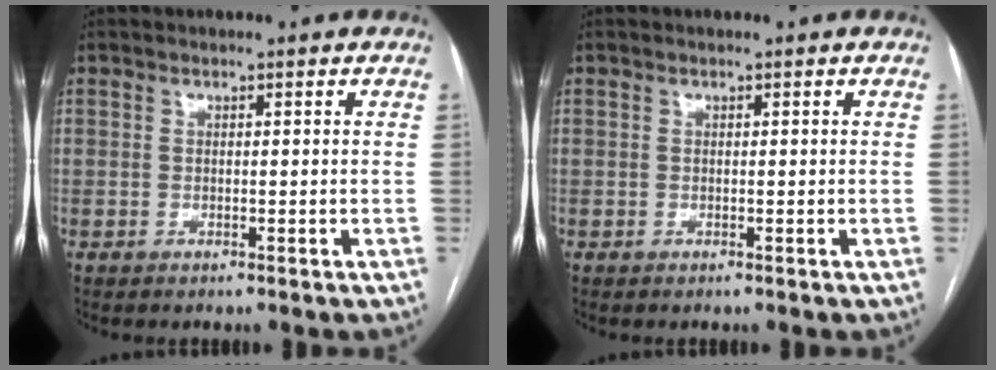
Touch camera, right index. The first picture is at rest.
{"total": 0.0}